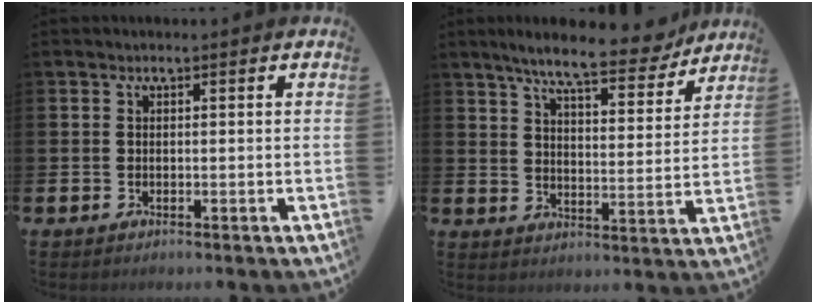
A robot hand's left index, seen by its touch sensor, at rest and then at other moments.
{"total": 8.9, "force": [7.8, 1.5, 4.1], "torque": [-0.085, -0.040, 0.133]}